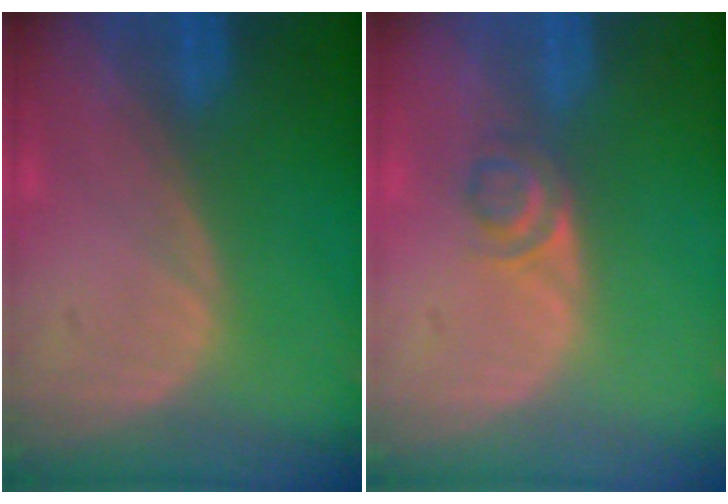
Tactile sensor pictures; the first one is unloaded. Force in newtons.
{"total": 2.5, "press": 2.4, "slide": 0.8}